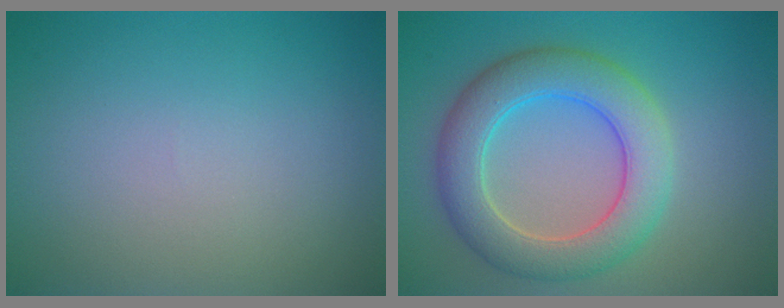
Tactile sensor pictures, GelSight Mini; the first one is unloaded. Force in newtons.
{"total": 6.6, "press": 6.6, "slide": 0.2}